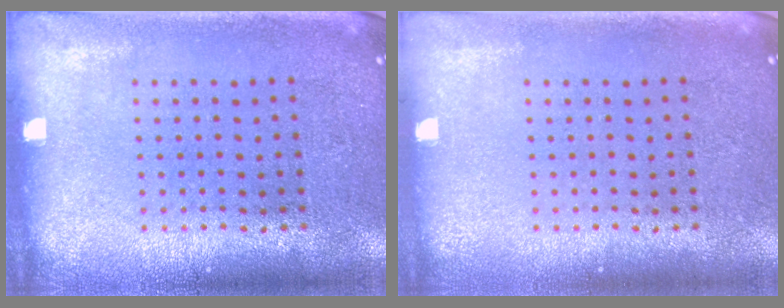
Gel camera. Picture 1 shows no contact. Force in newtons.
{"total": 0.0}